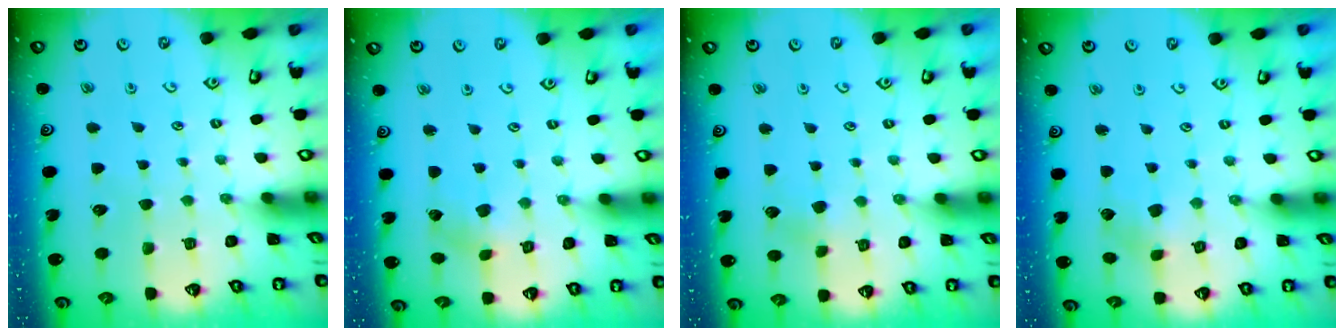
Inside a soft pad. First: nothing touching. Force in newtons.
{"total": 1.6, "press": 1.6, "slide": 0.2}
{"total": 1.9, "press": 1.9, "slide": 0.2}
{"total": 2.8, "press": 2.8, "slide": 0.4}